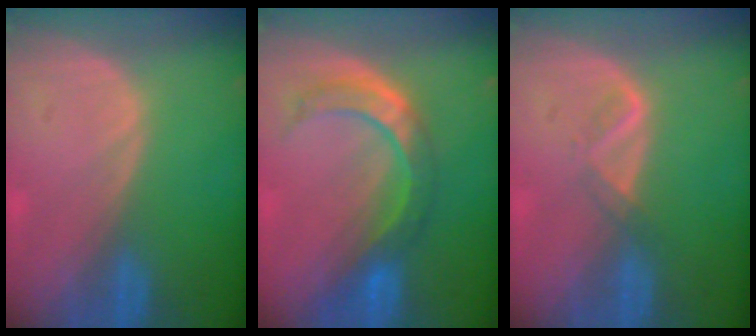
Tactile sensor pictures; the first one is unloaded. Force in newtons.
{"total": 7.4, "press": 7.0, "slide": 2.4}
{"total": 2.1, "press": 2.0, "slide": 0.6}